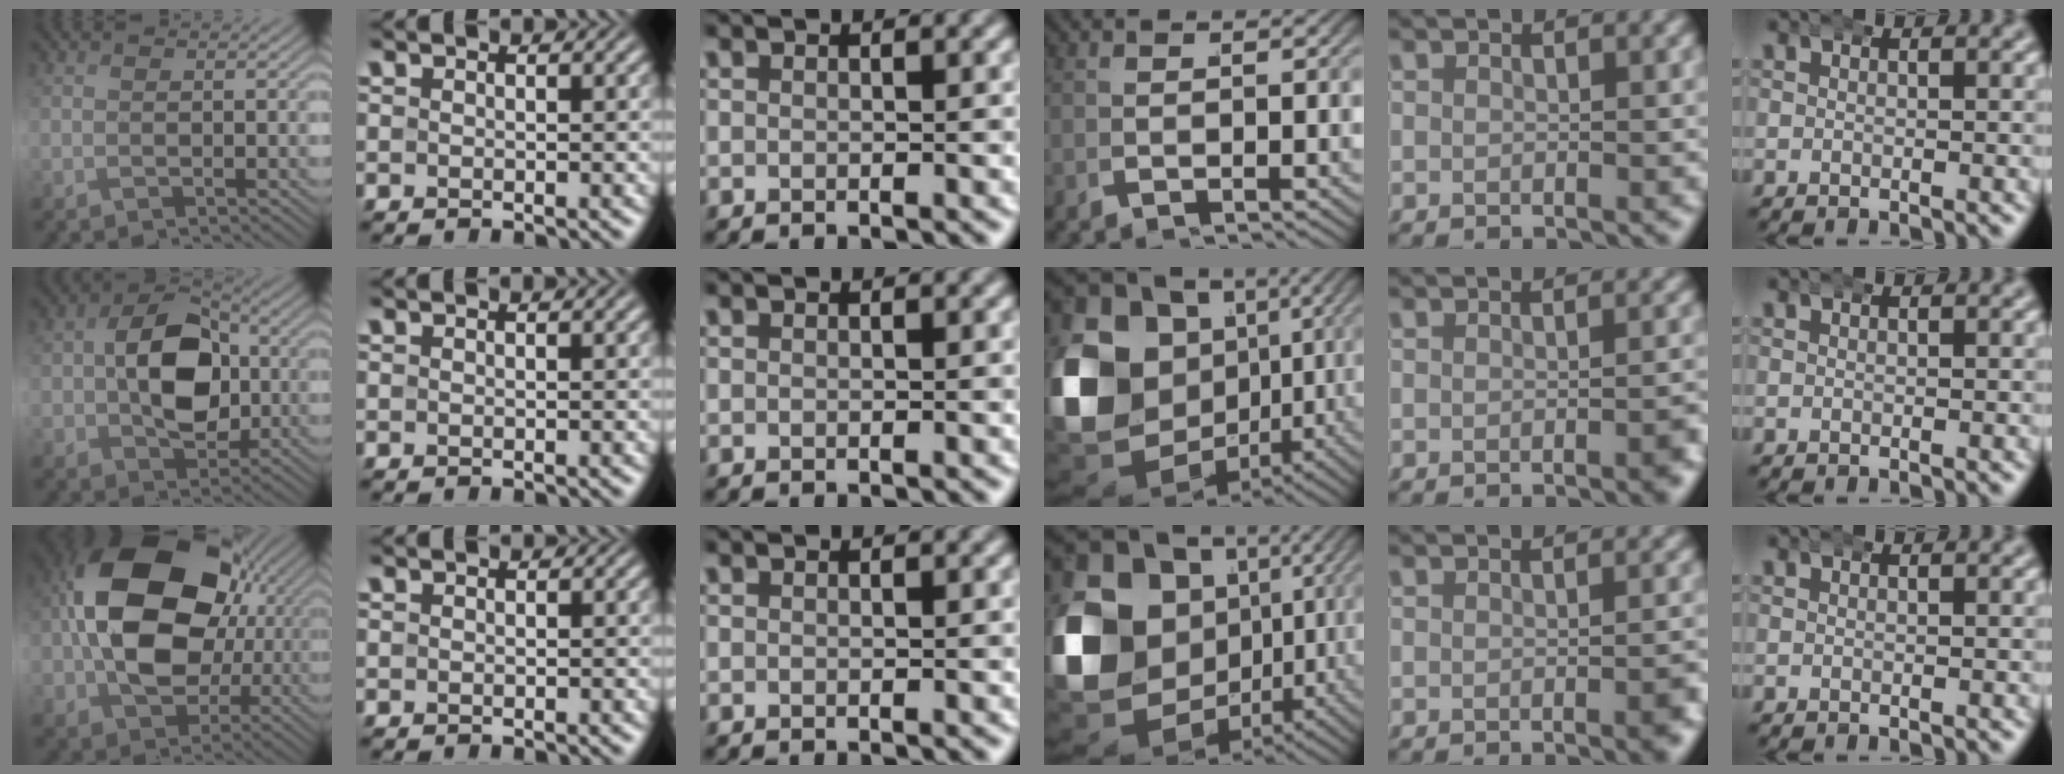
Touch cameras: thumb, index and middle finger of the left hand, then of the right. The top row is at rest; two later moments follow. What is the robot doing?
{"motion": "wrap", "object": "bandana"}